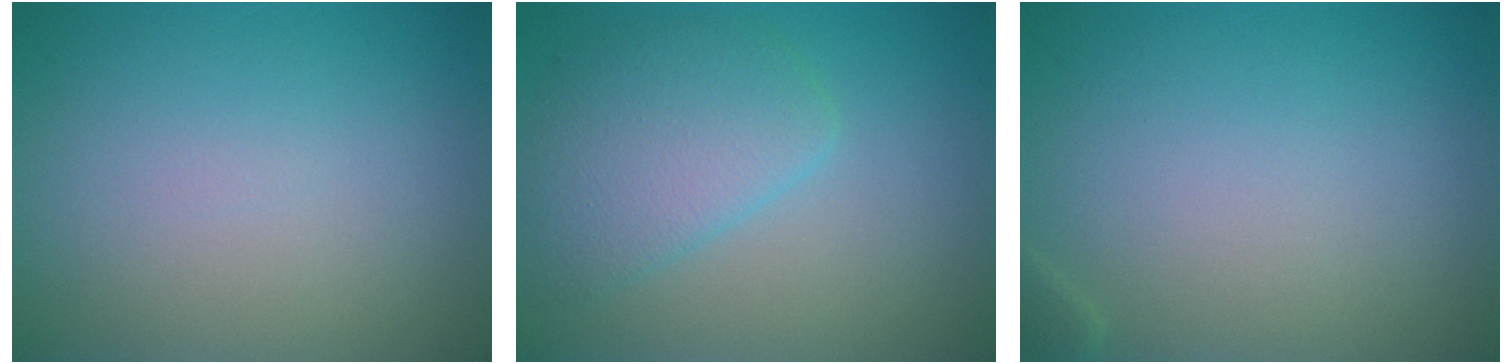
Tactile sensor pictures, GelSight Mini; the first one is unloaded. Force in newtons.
{"total": 4.1, "press": 4.1, "slide": 0.2}
{"total": 0.6, "press": 0.6, "slide": 0.0}